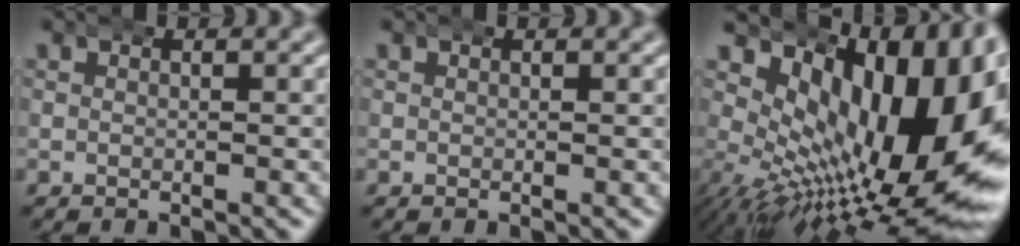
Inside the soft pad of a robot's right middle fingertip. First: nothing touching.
{"total": 0.0}
{"total": 17.1, "force": [0.6, 9.4, 14.2], "torque": [-0.212, -0.037, 0.031]}